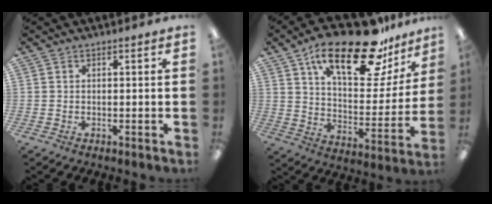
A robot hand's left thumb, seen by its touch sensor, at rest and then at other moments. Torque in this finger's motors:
{"motor_torque": [0.36, 0.44, 1.56, -1.21, 0.28]}